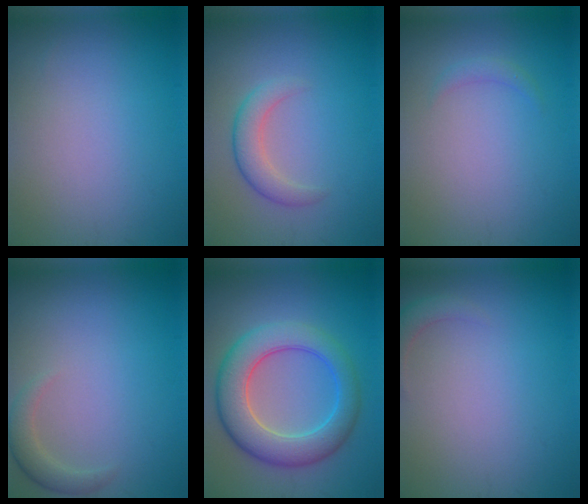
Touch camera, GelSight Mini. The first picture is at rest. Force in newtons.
{"total": 2.8, "press": 2.8, "slide": 0.2}
{"total": 0.9, "press": 0.9, "slide": 0.0}
{"total": 1.9, "press": 1.9, "slide": 0.3}
{"total": 7.5, "press": 7.5, "slide": 0.3}
{"total": 1.6, "press": 1.6, "slide": 0.3}